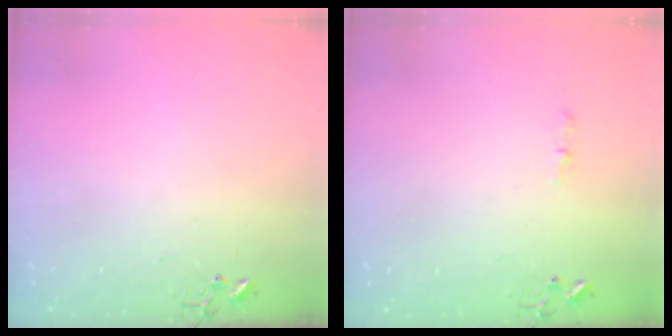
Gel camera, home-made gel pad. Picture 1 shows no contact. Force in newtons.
{"total": 3.9, "press": 3.9, "slide": 0.5}